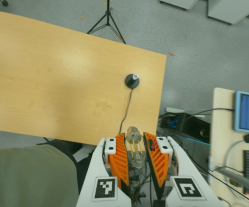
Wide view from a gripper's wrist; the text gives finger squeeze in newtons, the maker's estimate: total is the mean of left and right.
{"total": 19.6, "left": 21.7, "right": 17.5}